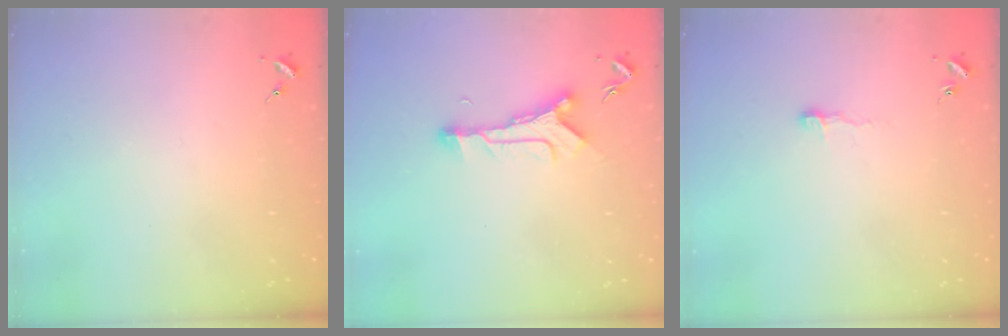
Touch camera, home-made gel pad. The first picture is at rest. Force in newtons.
{"total": 9.9, "press": 9.9, "slide": 0.2}
{"total": 4.4, "press": 4.4, "slide": 0.5}